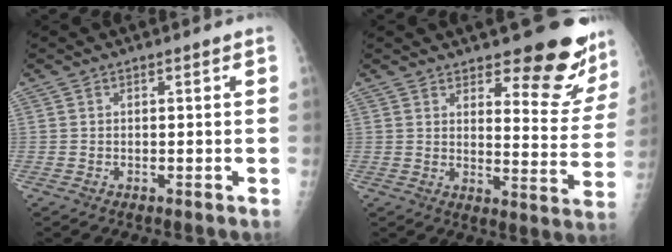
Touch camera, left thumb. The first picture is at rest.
{"total": 15.8, "force": [11.8, 5.1, 9.1], "torque": [-0.068, -0.099, 0.146]}